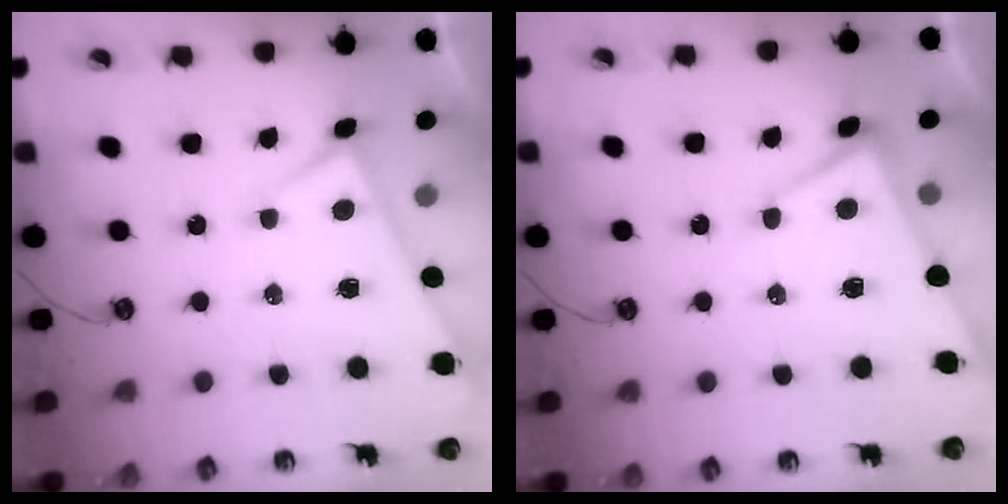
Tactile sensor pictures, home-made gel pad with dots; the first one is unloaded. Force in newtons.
{"total": 2.4, "press": 2.4, "slide": 0.3}